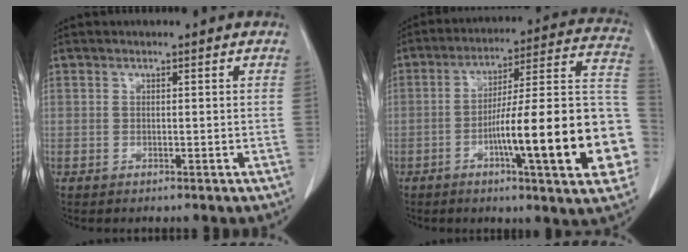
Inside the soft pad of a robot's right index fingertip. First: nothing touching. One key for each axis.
{"total": 22.9, "fx": -6.3, "fy": 2.2, "fz": 21.9, "tx": -0.233, "ty": 0.023, "tz": -0.086}